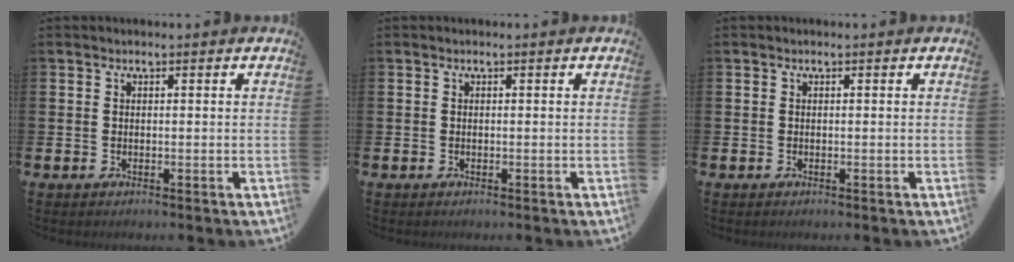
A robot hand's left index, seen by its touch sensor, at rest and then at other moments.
{"total": 0.0}
{"total": 0.0}